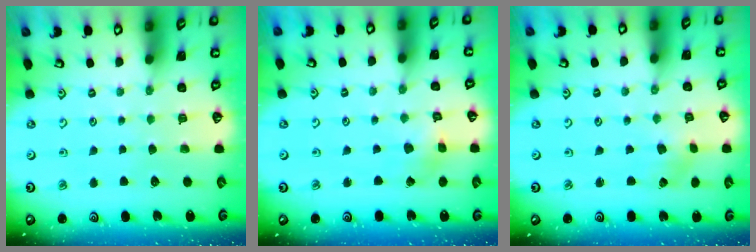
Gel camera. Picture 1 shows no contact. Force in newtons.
{"total": 2.3, "press": 2.3, "slide": 0.1}
{"total": 2.4, "press": 2.3, "slide": 0.4}